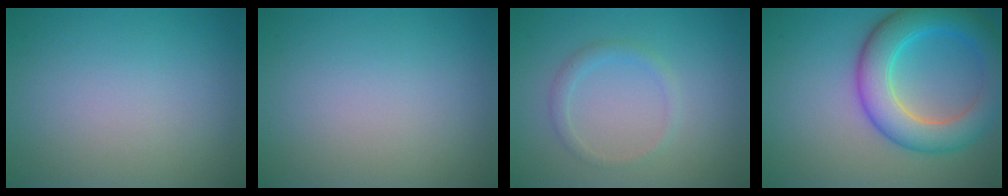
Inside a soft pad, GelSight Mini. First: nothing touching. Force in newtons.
{"total": 0.0}
{"total": 1.4, "press": 1.4, "slide": 0.2}
{"total": 7.3, "press": 7.3, "slide": 0.1}